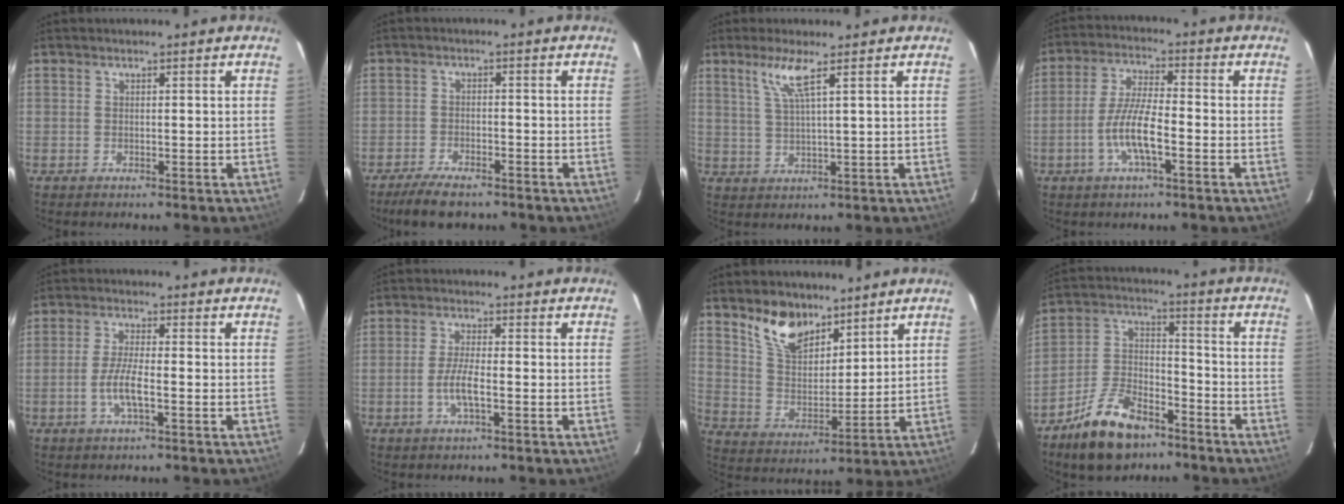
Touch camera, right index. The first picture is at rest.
{"total": 7.3, "force": [-6.0, 2.2, 3.6], "torque": [-0.090, -0.011, -0.104]}
{"total": 4.9, "force": [2.8, -0.4, 4.0], "torque": [-0.083, -0.004, 0.061]}
{"total": 8.4, "force": [-3.2, 1.5, 7.6], "torque": [-0.157, 0.002, -0.063]}
{"total": 5.4, "force": [-1.9, 0.9, 5.0], "torque": [-0.103, -0.001, -0.038]}
{"total": 4.7, "force": [-1.6, 0.7, 4.3], "torque": [-0.090, -0.001, -0.033]}
{"total": 10.9, "force": [8.0, 5.3, 5.2], "torque": [-0.099, 0.005, 0.157]}
{"total": 14.5, "force": [-9.8, 7.1, 8.0], "torque": [-0.169, 0.017, -0.171]}